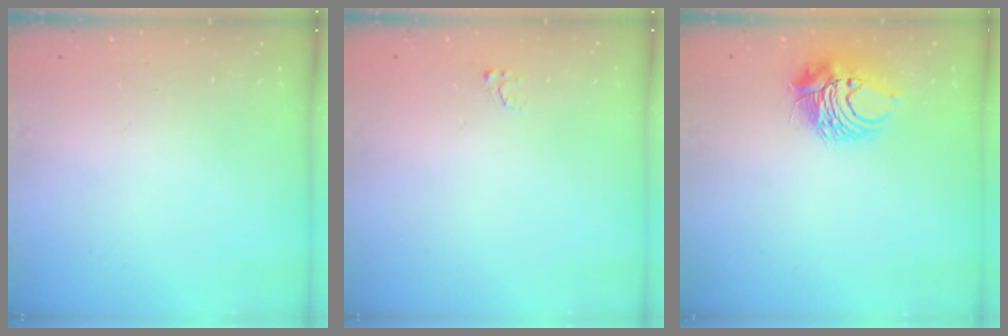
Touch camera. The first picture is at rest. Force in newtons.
{"total": 2.5, "press": 2.5, "slide": 0.3}
{"total": 9.5, "press": 9.4, "slide": 0.7}